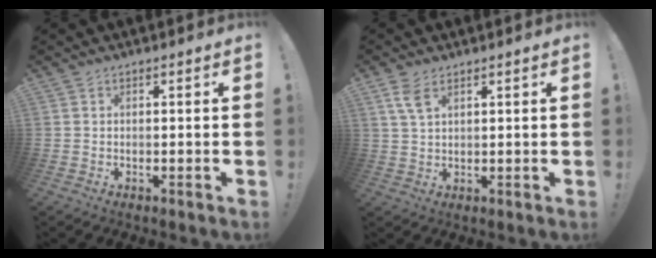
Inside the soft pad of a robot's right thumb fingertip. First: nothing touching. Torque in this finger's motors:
{"motor_torque": [-0.06, 0.02, 0.15, 0.39, -0.09]}